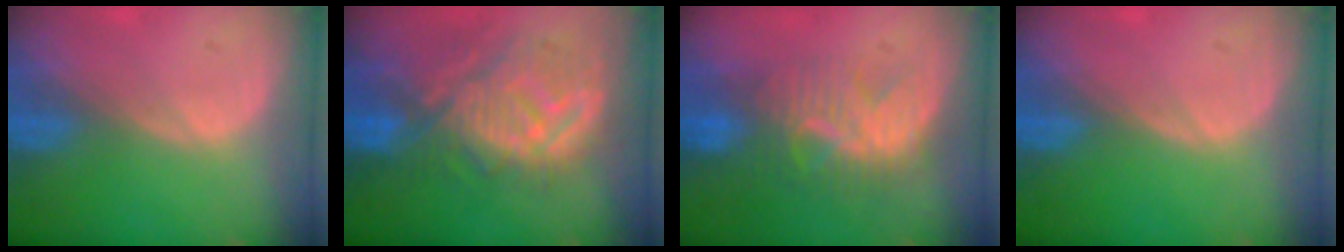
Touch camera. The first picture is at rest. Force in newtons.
{"total": 11.2, "press": 10.4, "slide": 4.3}
{"total": 8.3, "press": 8.0, "slide": 2.2}
{"total": 0.0}